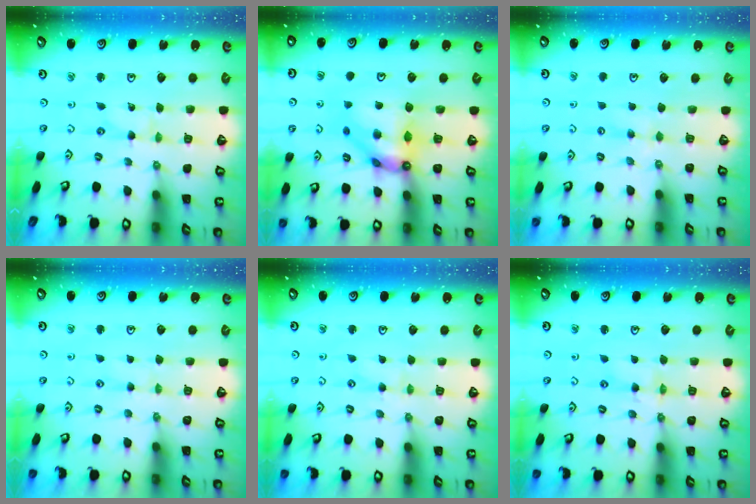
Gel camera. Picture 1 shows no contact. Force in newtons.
{"total": 10.7, "press": 10.7, "slide": 1.1}
{"total": 2.4, "press": 2.3, "slide": 0.4}
{"total": 1.3, "press": 1.3, "slide": 0.4}
{"total": 2.3, "press": 2.3, "slide": 0.4}
{"total": 2.1, "press": 2.1, "slide": 0.3}